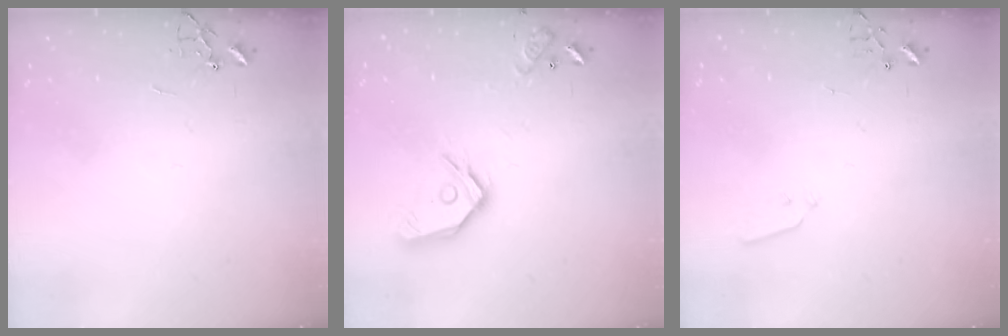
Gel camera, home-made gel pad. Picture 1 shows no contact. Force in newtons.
{"total": 14.7, "press": 14.6, "slide": 2.0}
{"total": 3.5, "press": 3.5, "slide": 0.6}